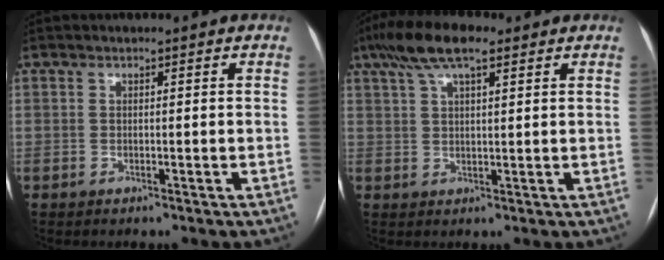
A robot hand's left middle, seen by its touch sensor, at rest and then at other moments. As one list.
[{"total": 8.7, "force": [5.5, 2.4, 6.4], "torque": [-0.129, 0.031, 0.096]}]